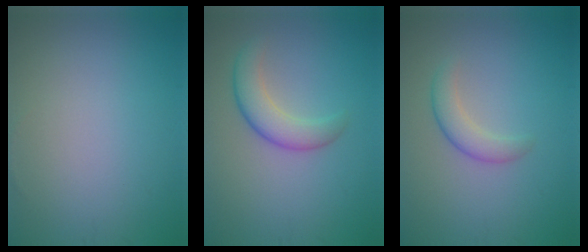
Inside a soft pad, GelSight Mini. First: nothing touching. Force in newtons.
{"total": 3.5, "press": 3.5, "slide": 0.1}
{"total": 2.3, "press": 2.3, "slide": 0.1}